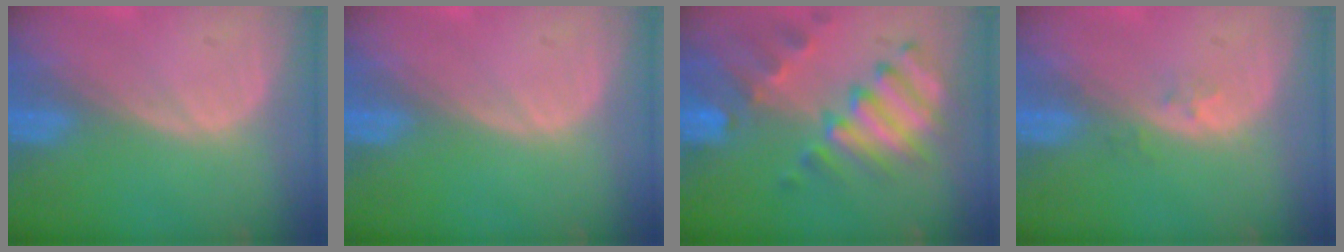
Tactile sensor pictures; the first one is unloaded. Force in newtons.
{"total": 0.0}
{"total": 10.1, "press": 8.9, "slide": 4.8}
{"total": 1.6, "press": 1.2, "slide": 1.0}